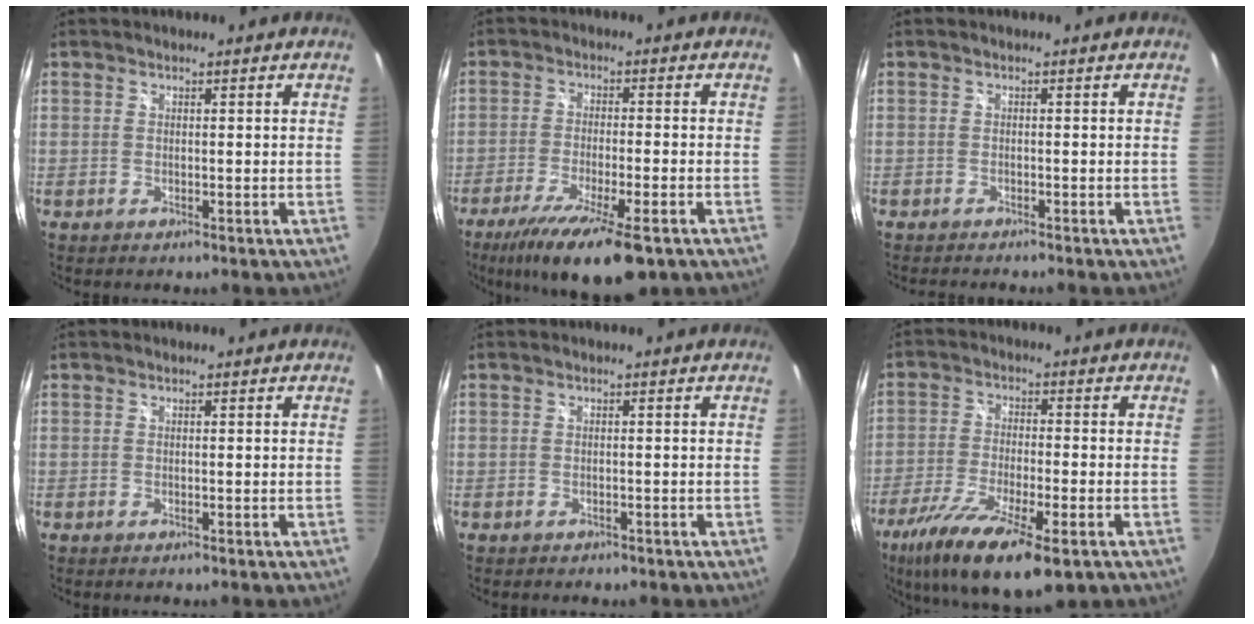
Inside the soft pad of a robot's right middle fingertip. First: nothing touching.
{"total": 14.6, "force": [-9.6, 3.0, 10.5], "torque": [-0.204, -0.045, -0.161]}
{"total": 3.0, "force": [-2.8, 0.5, 1.0], "torque": [-0.027, -0.014, -0.048]}
{"total": 0.0}
{"total": 2.2, "force": [-1.6, 1.2, 0.7], "torque": [-0.018, -0.006, -0.019]}
{"total": 16.7, "force": [-9.9, 4.6, 12.7], "torque": [-0.253, -0.049, -0.175]}